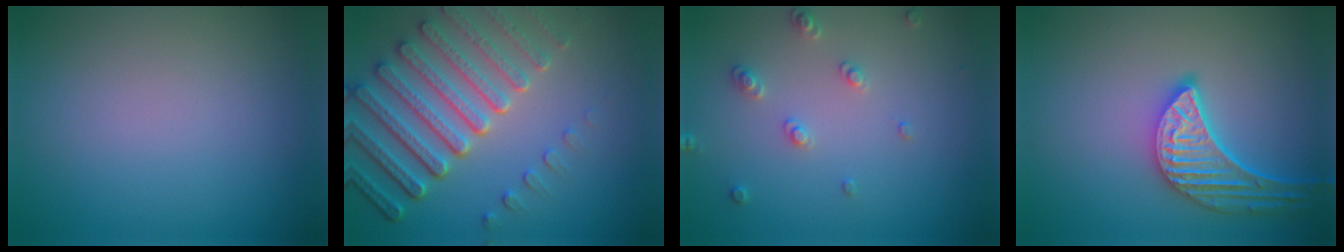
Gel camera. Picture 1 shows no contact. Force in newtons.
{"total": 7.6, "press": 5.7, "slide": 5.1}
{"total": 1.9, "press": 1.8, "slide": 0.5}
{"total": 5.2, "press": 4.2, "slide": 3.0}